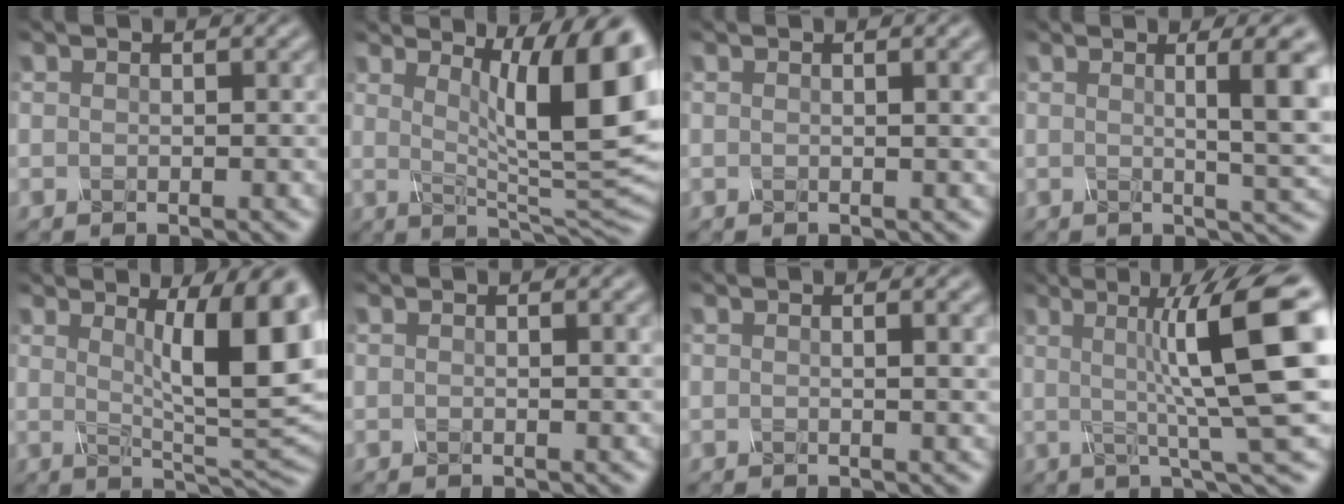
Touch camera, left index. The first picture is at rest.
{"total": 11.3, "force": [3.4, 2.5, 10.5], "torque": [-0.136, -0.009, 0.054]}
{"total": 2.3, "force": [0.6, 0.8, 2.1], "torque": [-0.020, 0.004, 0.002]}
{"total": 6.6, "force": [1.2, 1.4, 6.4], "torque": [-0.075, 0.006, 0.017]}
{"total": 9.9, "force": [2.6, 2.1, 9.3], "torque": [-0.117, -0.002, 0.043]}
{"total": 1.6, "force": [0.4, 0.5, 1.4], "torque": [-0.016, 0.003, -0.001]}
{"total": 2.8, "force": [0.6, 1.0, 2.6], "torque": [-0.023, 0.005, -0.001]}
{"total": 11.8, "force": [1.9, 1.9, 11.5], "torque": [-0.147, 0.009, 0.025]}